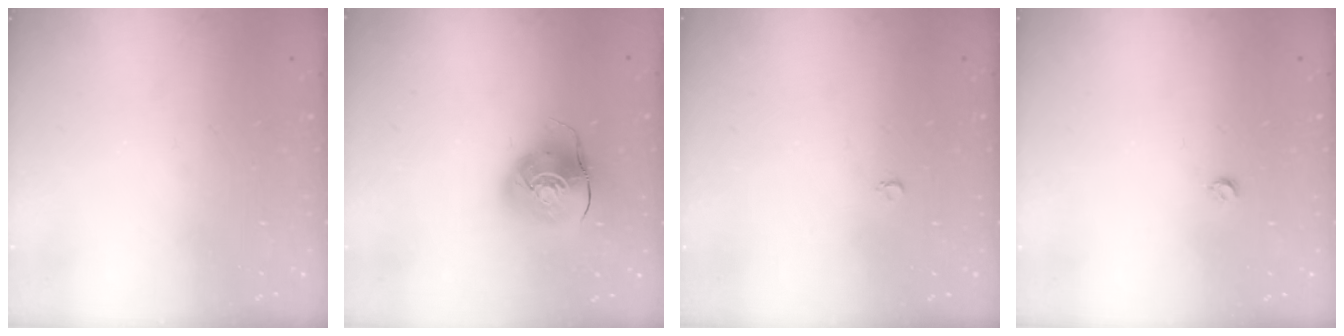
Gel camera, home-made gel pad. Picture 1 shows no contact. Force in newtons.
{"total": 9.7, "press": 9.6, "slide": 1.2}
{"total": 2.6, "press": 2.6, "slide": 0.3}
{"total": 2.9, "press": 2.8, "slide": 0.5}